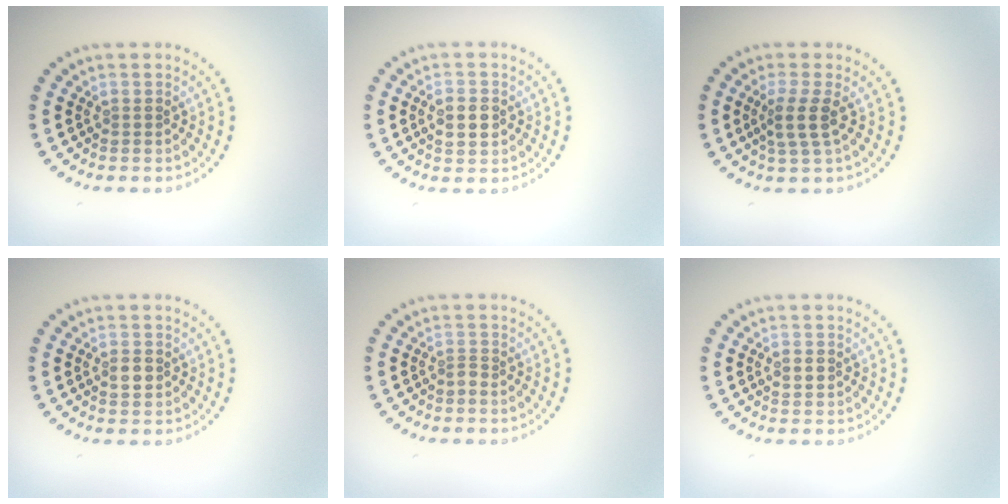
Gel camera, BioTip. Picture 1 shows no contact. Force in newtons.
{"total": 2.6, "press": 2.6, "slide": 0.1}
{"total": 2.5, "press": 2.0, "slide": 1.4}
{"total": 1.6, "press": 1.6, "slide": 0.3}
{"total": 0.9, "press": 0.5, "slide": 0.8}
{"total": 1.4, "press": 1.4, "slide": 0.1}